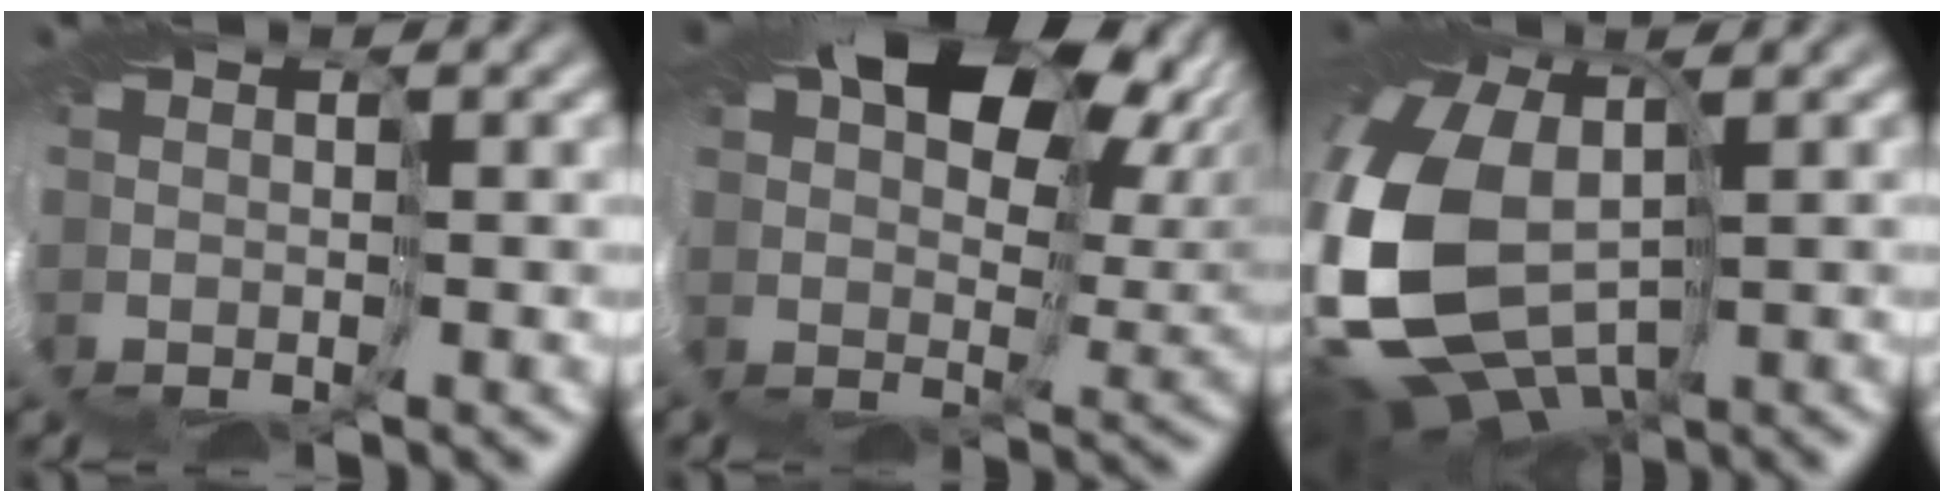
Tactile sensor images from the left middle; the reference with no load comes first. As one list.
[{"total": 16.2, "force": [7.5, 9.9, 10.3], "torque": [-0.171, 0.031, 0.150]}, {"total": 11.3, "force": [-2.3, 7.3, 8.3], "torque": [-0.234, -0.001, -0.046]}]